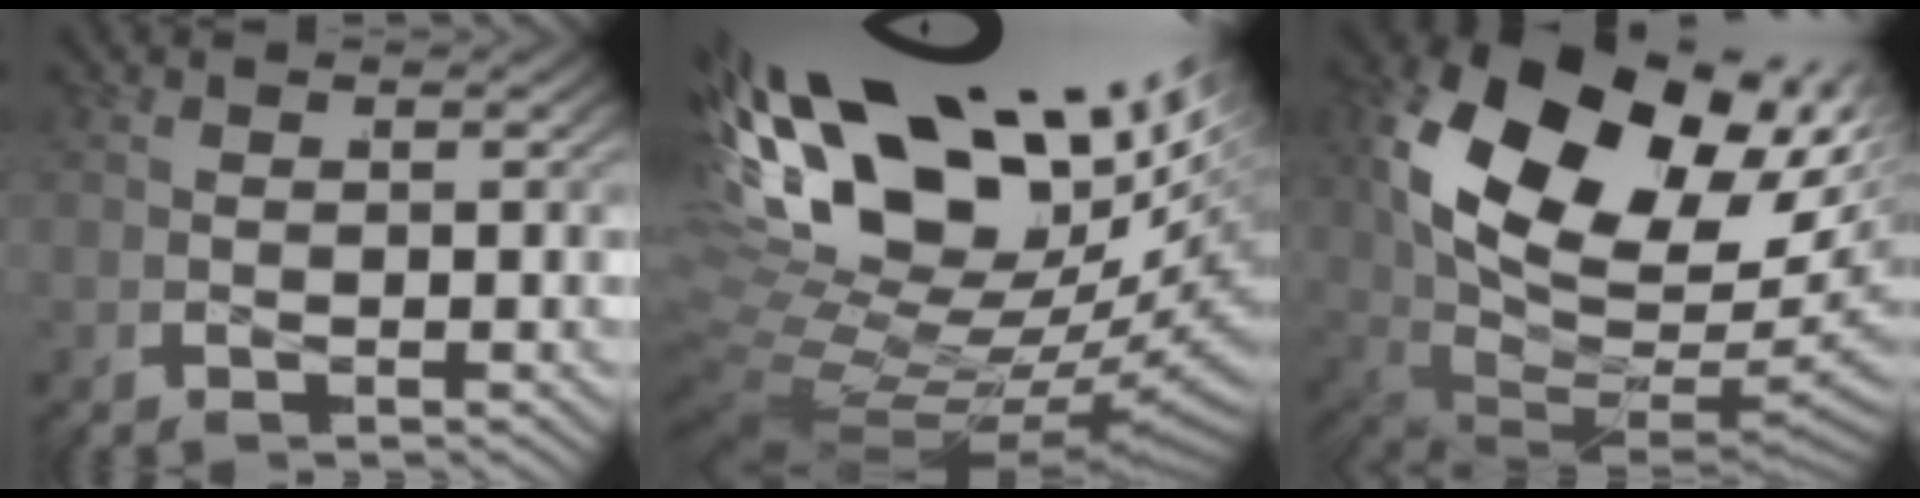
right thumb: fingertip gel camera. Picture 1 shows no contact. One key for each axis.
{"total": 23.2, "fx": 1.7, "fy": 14.5, "fz": 18.1, "tx": -0.304, "ty": -0.027, "tz": 0.037}
{"total": 22.4, "fx": 1.8, "fy": 14.7, "fz": 16.8, "tx": -0.326, "ty": -0.046, "tz": 0.049}